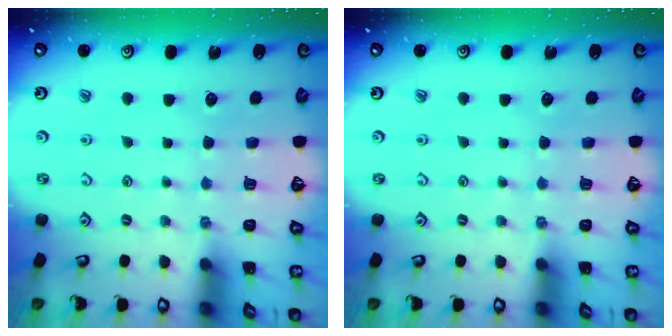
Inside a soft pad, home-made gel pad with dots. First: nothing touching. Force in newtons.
{"total": 0.0}